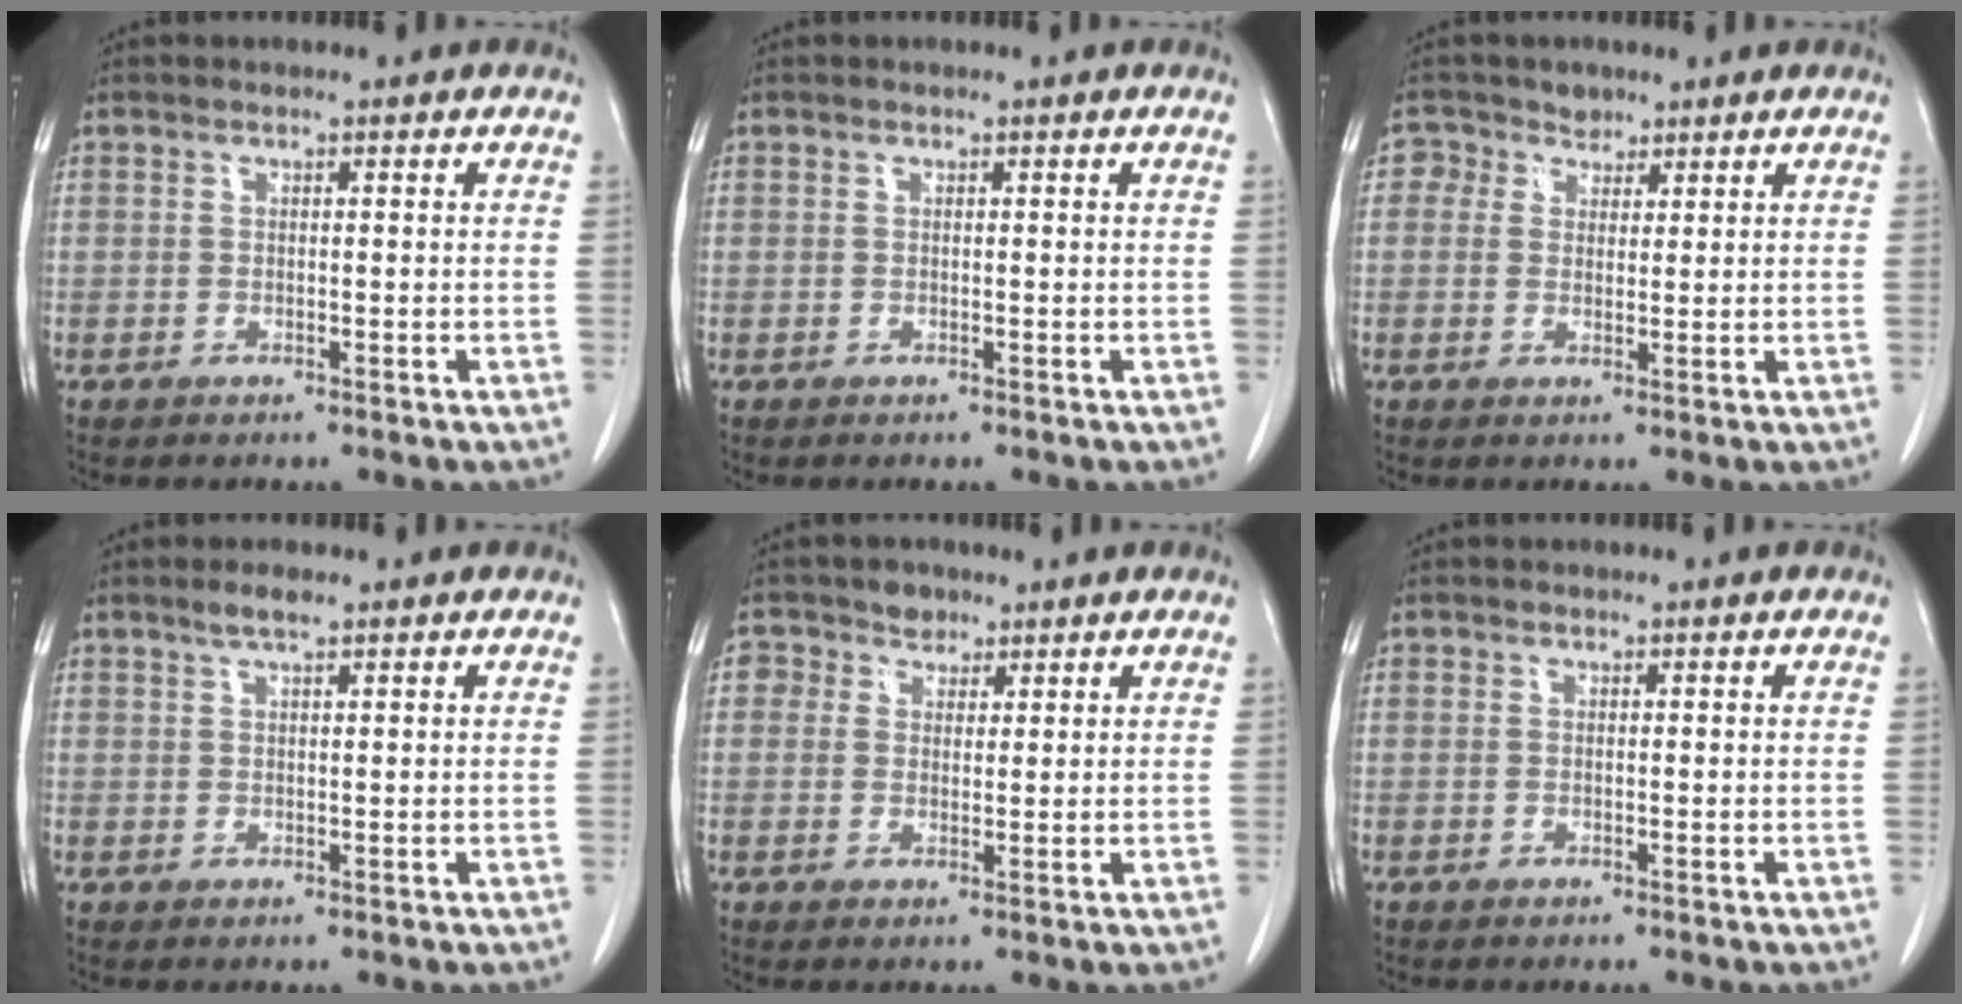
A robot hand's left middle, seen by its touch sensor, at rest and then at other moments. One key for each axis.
{"total": 0.0}
{"total": 3.3, "fx": 2.0, "fy": 2.7, "fz": -0.1, "tx": 0.009, "ty": 0.012, "tz": 0.030}
{"total": 2.2, "fx": 1.7, "fy": 0.3, "fz": 1.4, "tx": -0.033, "ty": 0.004, "tz": 0.031}
{"total": 3.2, "fx": 1.8, "fy": 2.6, "fz": 0.2, "tx": 0.002, "ty": 0.007, "tz": 0.025}
{"total": 0.0}